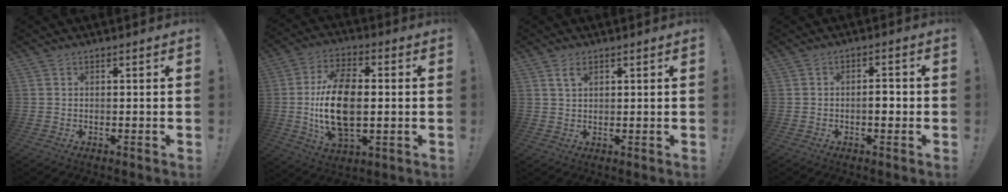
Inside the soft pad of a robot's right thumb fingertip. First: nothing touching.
{"total": 17.2, "force": [-0.5, 9.5, 14.3], "torque": [-0.268, -0.006, -0.014]}
{"total": 3.1, "force": [1.7, 1.8, 1.9], "torque": [-0.029, -0.003, 0.030]}
{"total": 3.5, "force": [-1.0, 1.6, 3.0], "torque": [-0.035, 0.003, -0.021]}